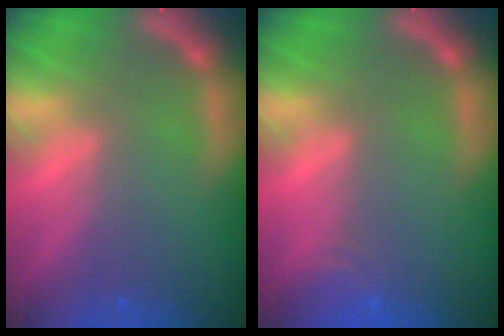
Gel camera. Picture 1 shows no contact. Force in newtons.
{"total": 2.4}